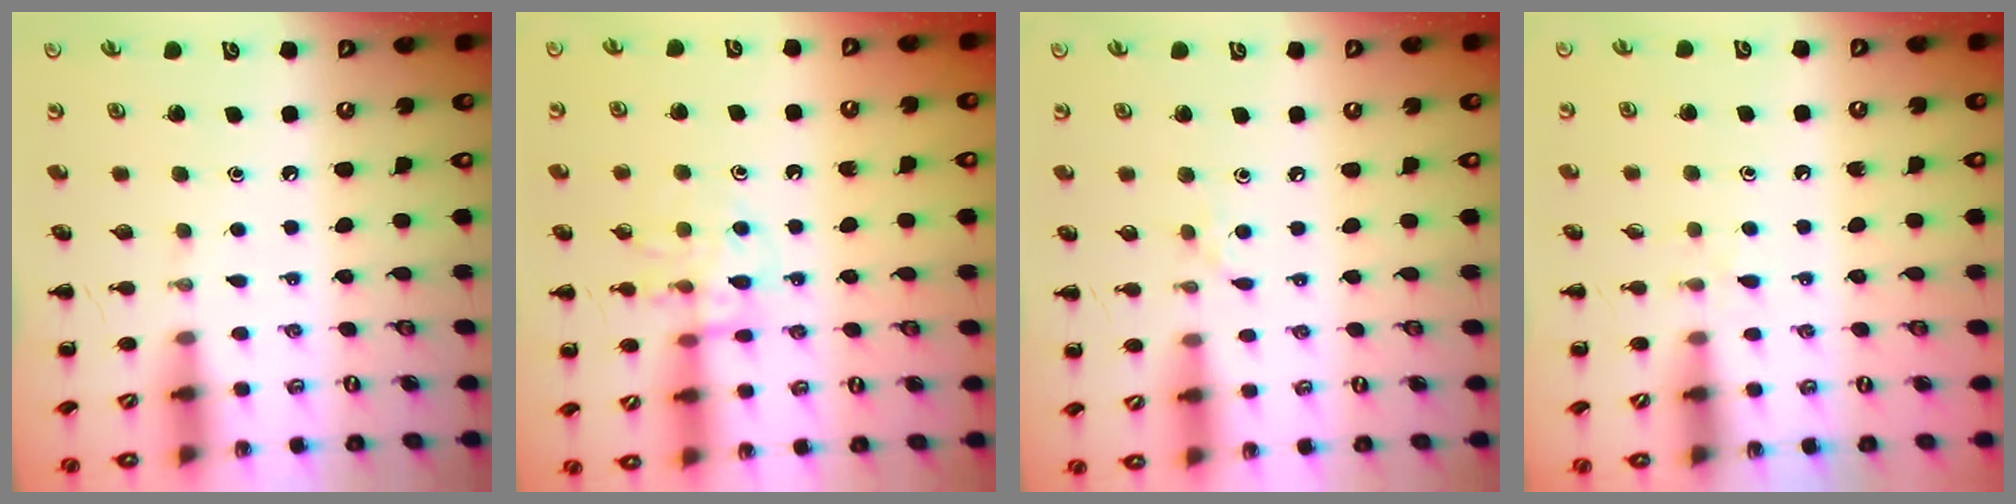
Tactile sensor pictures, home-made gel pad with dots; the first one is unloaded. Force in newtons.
{"total": 12.4, "press": 12.4, "slide": 0.9}
{"total": 4.7, "press": 4.3, "slide": 1.8}
{"total": 3.4, "press": 3.0, "slide": 1.6}